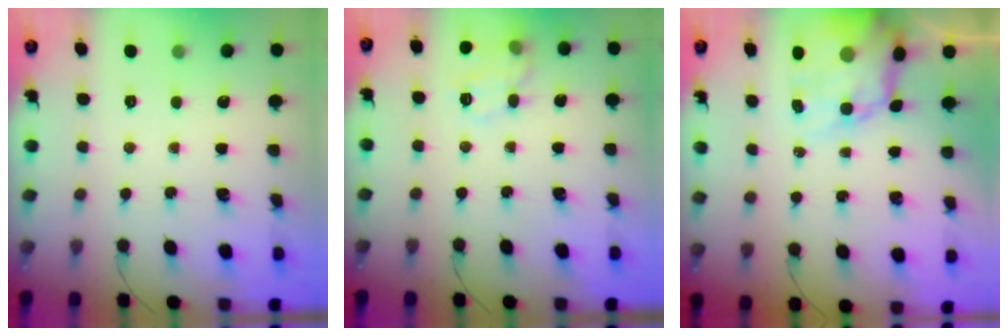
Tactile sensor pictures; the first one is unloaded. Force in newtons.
{"total": 10.9, "press": 10.9, "slide": 0.1}
{"total": 10.2, "press": 9.7, "slide": 3.1}